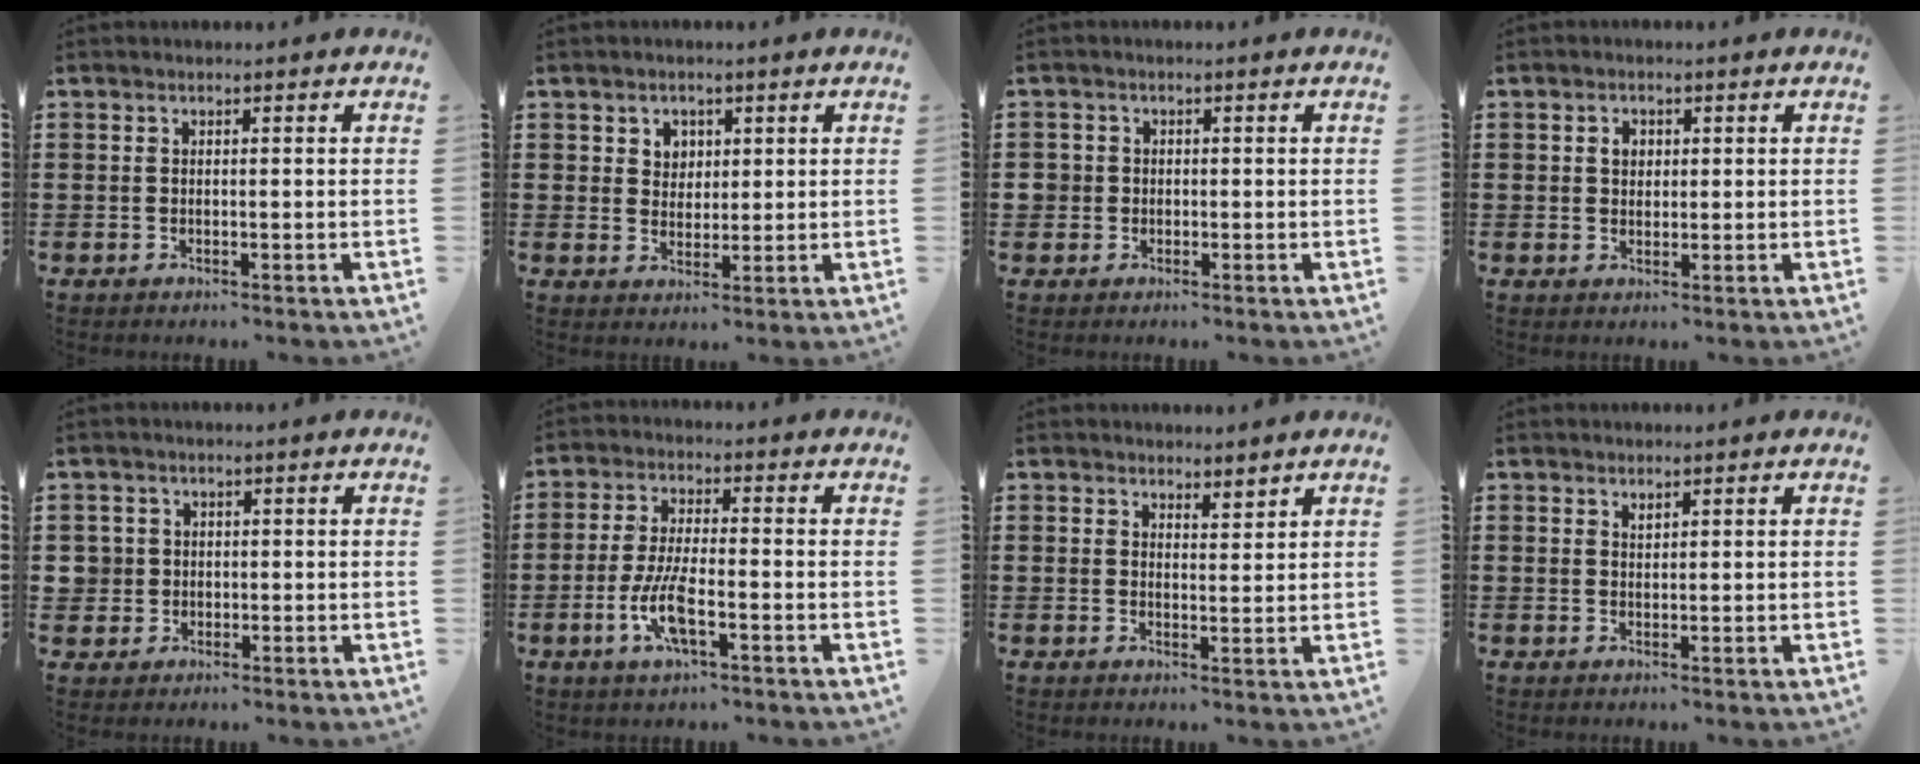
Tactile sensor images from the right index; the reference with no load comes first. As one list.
[{"total": 2.9, "force": [1.4, 2.5, 0.4], "torque": [-0.021, 0.011, 0.025]}, {"total": 1.9, "force": [-0.1, 1.8, 0.4], "torque": [-0.015, 0.009, -0.006]}, {"total": 1.9, "force": [0.5, 1.5, 1.1], "torque": [-0.026, 0.009, 0.009]}, {"total": 2.7, "force": [0.0, 2.6, 0.4], "torque": [-0.029, 0.007, -0.006]}, {"total": 6.9, "force": [-2.6, 1.9, 6.1], "torque": [-0.134, -0.010, -0.050]}, {"total": 2.0, "force": [1.9, 0.2, -0.1], "torque": [-0.003, 0.002, 0.038]}, {"total": 0.7, "force": [0.6, 0.3, 0.3], "torque": [-0.008, 0.000, 0.011]}]